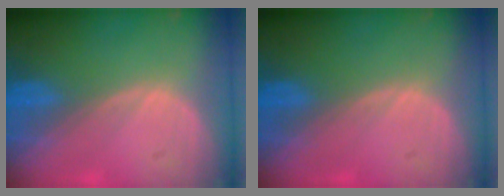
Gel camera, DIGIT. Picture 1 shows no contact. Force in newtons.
{"total": 0.0}